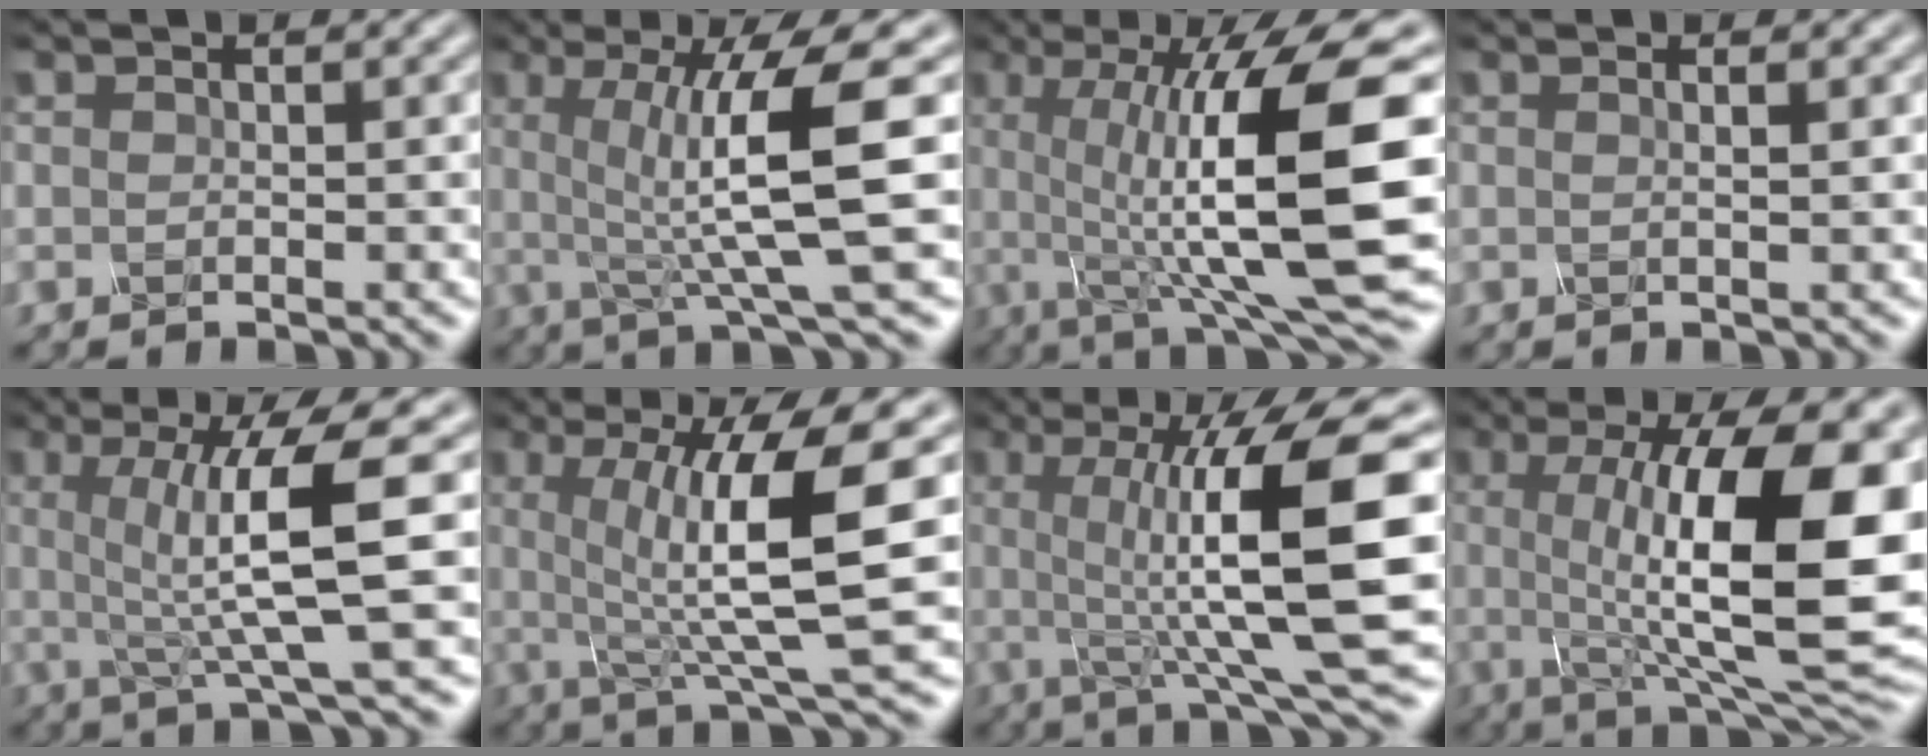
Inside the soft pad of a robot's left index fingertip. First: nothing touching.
{"total": 9.4, "force": [0.5, 1.5, 9.3], "torque": [-0.131, -0.004, 0.009]}
{"total": 14.6, "force": [-0.4, 3.5, 14.2], "torque": [-0.212, 0.002, -0.007]}
{"total": 1.4, "force": [0.4, 0.6, 1.3], "torque": [-0.009, 0.000, -0.008]}
{"total": 8.5, "force": [0.5, 1.4, 8.4], "torque": [-0.125, -0.003, 0.010]}
{"total": 10.3, "force": [0.9, 2.0, 10.1], "torque": [-0.147, -0.005, 0.016]}
{"total": 13.4, "force": [0.4, 2.8, 13.1], "torque": [-0.187, 0.007, 0.006]}
{"total": 15.8, "force": [0.9, 4.5, 15.1], "torque": [-0.212, -0.002, 0.011]}